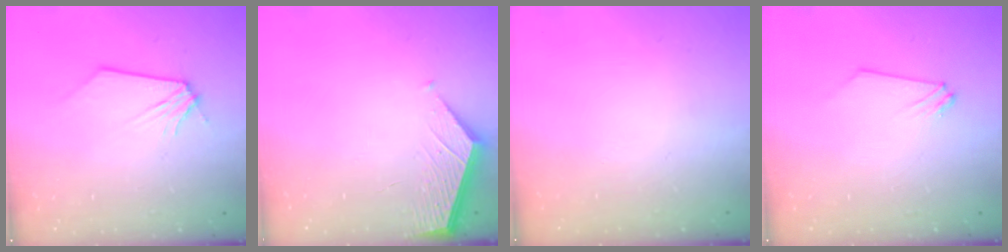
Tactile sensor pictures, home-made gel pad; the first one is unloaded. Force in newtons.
{"total": 2.6, "press": 2.6, "slide": 0.3}
{"total": 0.7, "press": 0.7, "slide": 0.1}
{"total": 0.0}